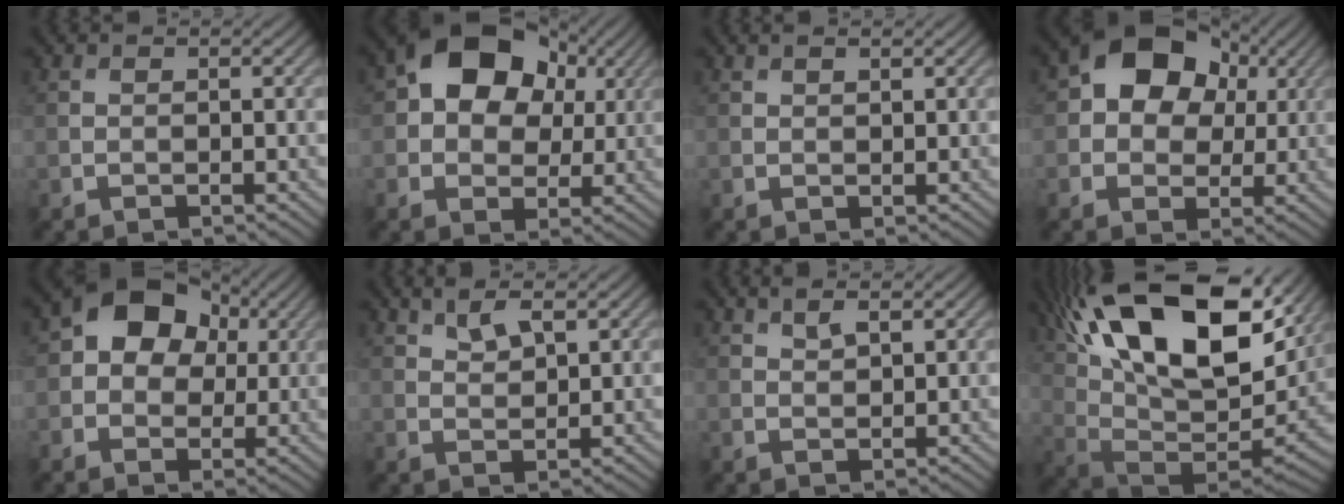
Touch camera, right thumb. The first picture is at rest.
{"total": 12.5, "force": [3.7, 9.1, 7.6], "torque": [-0.142, 0.021, 0.049]}
{"total": 1.0, "force": [0.8, 0.2, 0.6], "torque": [-0.017, 0.002, 0.014]}
{"total": 10.3, "force": [2.8, 7.8, 6.1], "torque": [-0.104, 0.009, 0.029]}
{"total": 8.6, "force": [2.1, 6.6, 5.1], "torque": [-0.084, 0.010, 0.016]}
{"total": 3.4, "force": [2.3, 1.2, 2.3], "torque": [-0.048, -0.002, 0.051]}
{"total": 2.2, "force": [1.5, 0.6, 1.4], "torque": [-0.027, -0.004, 0.036]}
{"total": 22.4, "force": [11.1, 9.8, 16.8], "torque": [-0.313, 0.044, 0.187]}